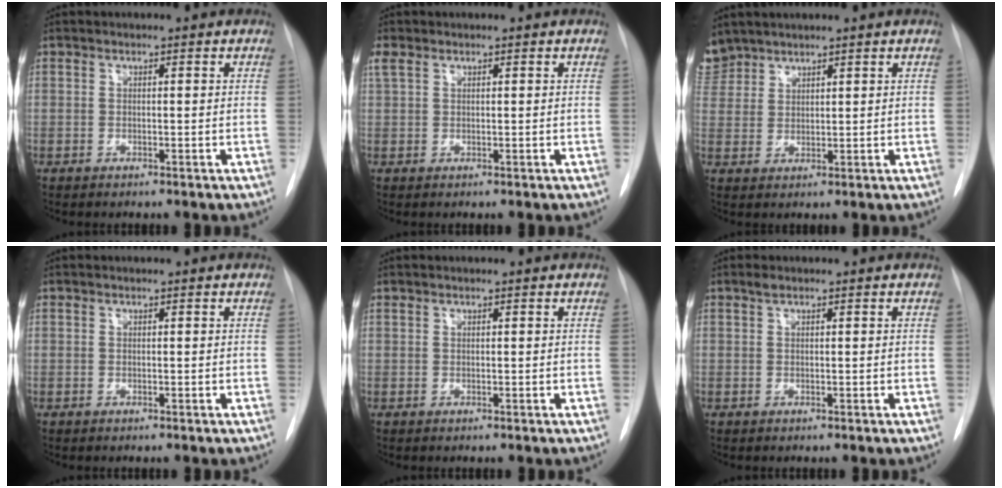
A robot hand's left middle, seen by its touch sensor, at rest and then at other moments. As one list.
[{"total": 1.8, "force": [1.1, 1.0, 1.0], "torque": [-0.034, 0.020, 0.028]}, {"total": 5.6, "force": [4.9, 2.8, 0.4], "torque": [-0.012, 0.012, 0.108]}, {"total": 0.0}, {"total": 0.0}, {"total": 0.7, "force": [0.5, 0.3, 0.4], "torque": [-0.007, 0.010, 0.010]}]